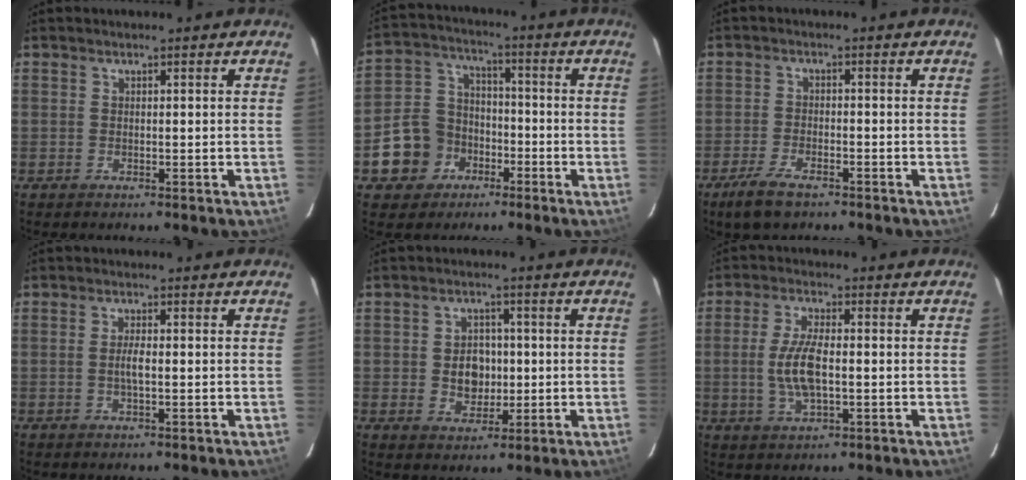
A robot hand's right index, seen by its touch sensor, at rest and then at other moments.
{"total": 10.7, "force": [-5.0, 9.1, 2.8], "torque": [-0.085, 0.039, -0.074]}
{"total": 6.4, "force": [-4.6, 2.2, 3.9], "torque": [-0.103, -0.012, -0.086]}
{"total": 2.2, "force": [-0.4, 0.4, 2.1], "torque": [-0.041, -0.002, -0.007]}
{"total": 5.8, "force": [-0.3, 4.7, 3.4], "torque": [-0.065, 0.009, 0.003]}
{"total": 7.8, "force": [-0.8, 2.2, 7.4], "torque": [-0.151, -0.004, -0.015]}